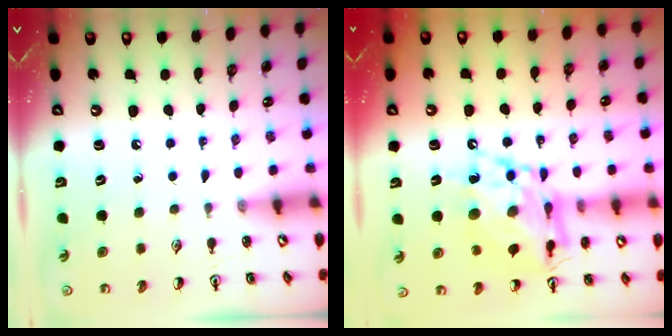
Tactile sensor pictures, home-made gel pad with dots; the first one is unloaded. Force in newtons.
{"total": 15.9, "press": 15.8, "slide": 1.2}